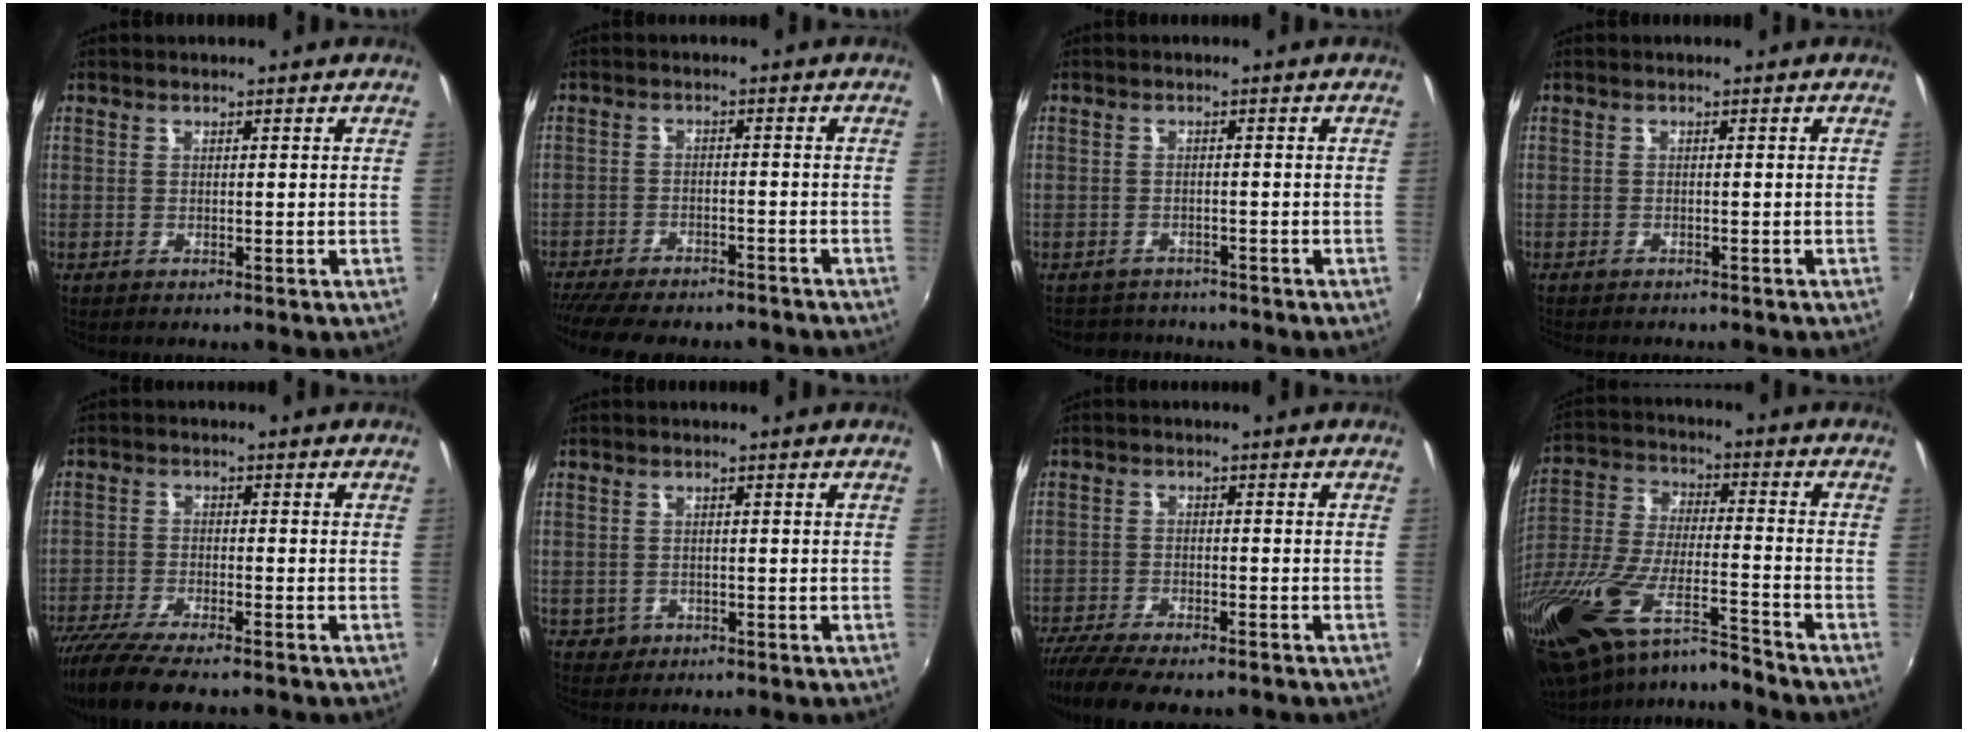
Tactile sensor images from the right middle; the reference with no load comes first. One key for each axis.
{"total": 14.3, "fx": -12.3, "fy": 4.1, "fz": 6.1, "tx": -0.137, "ty": -0.032, "tz": -0.179}
{"total": 4.4, "fx": -3.8, "fy": 2.2, "fz": 0.1, "tx": -0.015, "ty": 0.004, "tz": -0.064}
{"total": 2.4, "fx": -2.1, "fy": 0.7, "fz": 0.7, "tx": -0.021, "ty": -0.014, "tz": -0.032}
{"total": 10.5, "fx": -8.8, "fy": 1.8, "fz": 5.4, "tx": -0.130, "ty": -0.037, "tz": -0.156}
{"total": 2.0, "fx": -0.6, "fy": 1.8, "fz": 0.4, "tx": -0.010, "ty": 0.000, "tz": -0.006}
{"total": 11.4, "fx": -9.5, "fy": 2.8, "fz": 5.7, "tx": -0.135, "ty": -0.038, "tz": -0.159}
{"total": 23.0, "fx": -17.9, "fy": 3.9, "fz": 13.9, "tx": -0.281, "ty": -0.060, "tz": -0.332}